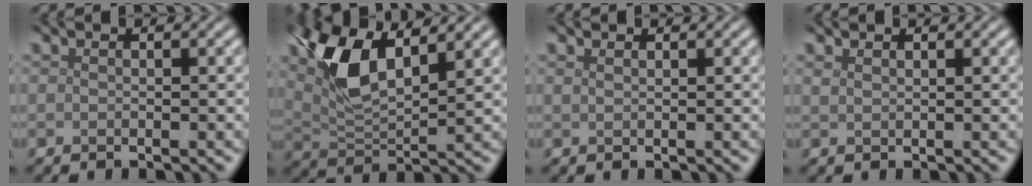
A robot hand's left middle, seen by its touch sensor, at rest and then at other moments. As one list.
[{"total": 7.2, "force": [3.3, 2.8, 5.7], "torque": [-0.120, 0.002, 0.063]}, {"total": 0.9, "force": [0.7, 0.2, 0.4], "torque": [-0.005, -0.001, 0.009]}, {"total": 0.9, "force": [0.8, 0.1, 0.3], "torque": [-0.005, 0.000, 0.016]}]